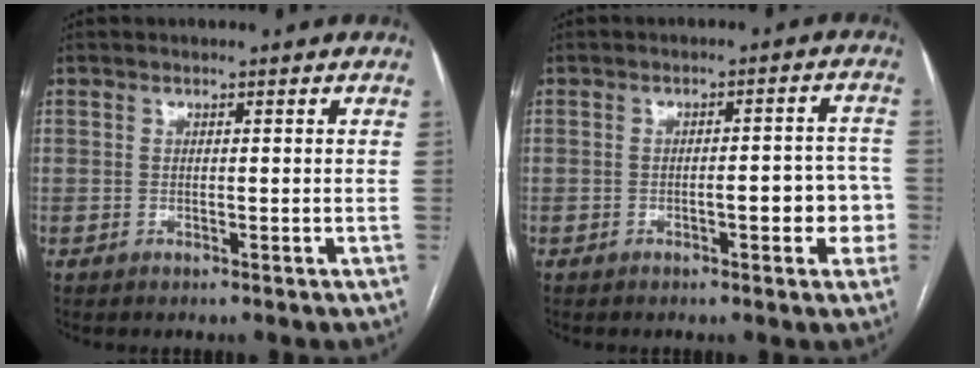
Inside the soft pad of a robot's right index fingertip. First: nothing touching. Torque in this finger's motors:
{"motor_torque": [0.77, -0.18, 0.35, 0.05]}